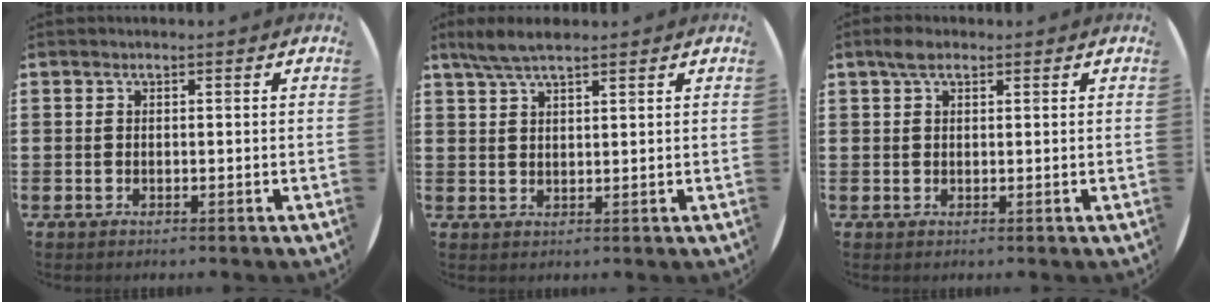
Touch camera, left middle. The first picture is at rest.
{"total": 3.9, "force": [3.1, 0.6, 2.3], "torque": [-0.050, 0.004, 0.057]}
{"total": 2.1, "force": [1.5, 1.0, 1.2], "torque": [-0.019, 0.004, 0.024]}